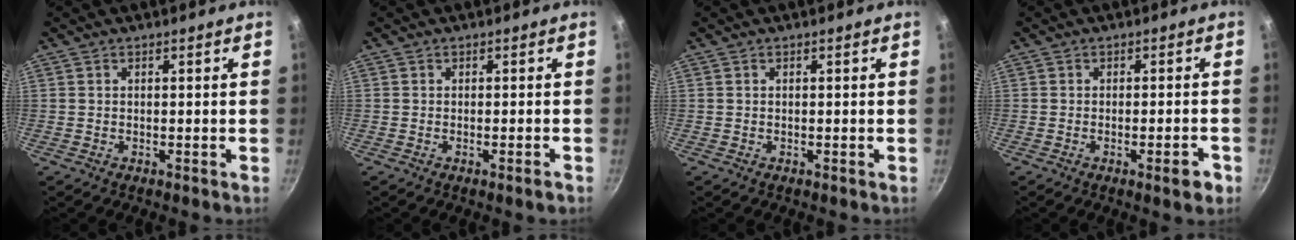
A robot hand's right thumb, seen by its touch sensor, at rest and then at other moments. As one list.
[{"total": 1.3, "force": [-0.7, 0.0, 1.1], "torque": [-0.021, 0.006, -0.011]}, {"total": 0.0}, {"total": 3.8, "force": [-1.8, 0.9, 3.2], "torque": [-0.033, 0.011, -0.020]}]